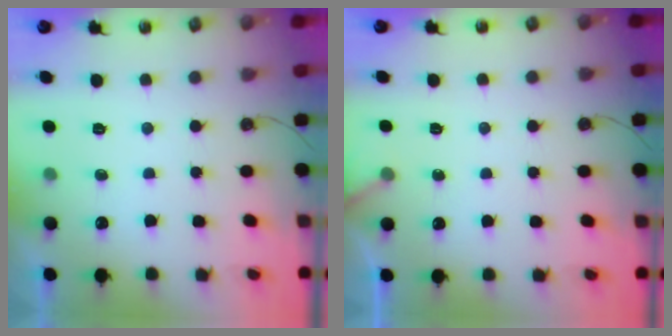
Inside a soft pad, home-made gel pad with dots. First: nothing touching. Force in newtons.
{"total": 2.3, "press": 2.3, "slide": 0.1}